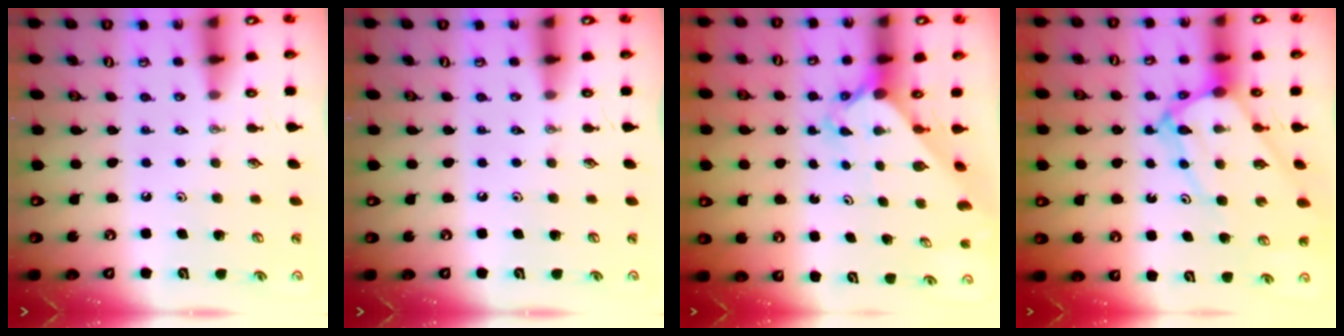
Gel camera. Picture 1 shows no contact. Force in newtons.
{"total": 0.0}
{"total": 2.3, "press": 2.3, "slide": 0.1}
{"total": 11.2, "press": 11.1, "slide": 1.1}